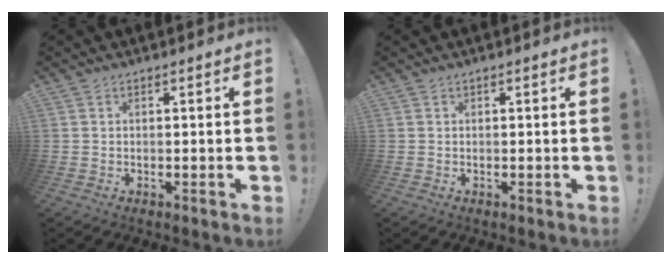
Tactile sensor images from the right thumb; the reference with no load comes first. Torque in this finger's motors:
{"motor_torque": [-0.02, 0.02, 0.07, -0.08, 0.04]}